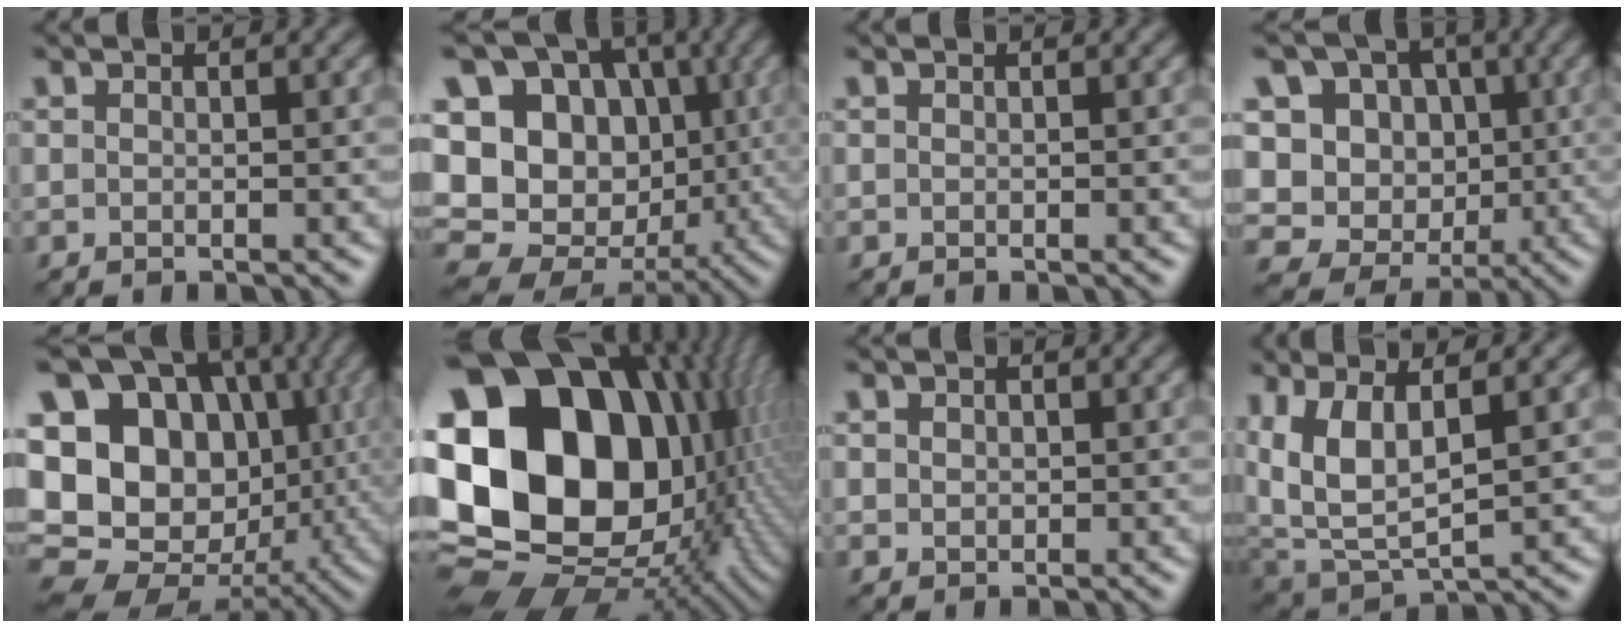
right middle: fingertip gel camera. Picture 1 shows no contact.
{"total": 16.5, "force": [0.7, 14.2, 8.5], "torque": [-0.187, 0.008, 0.011]}
{"total": 0.0}
{"total": 15.0, "force": [2.1, 13.7, 5.7], "torque": [-0.156, 0.027, 0.034]}
{"total": 19.4, "force": [1.7, 15.9, 11.0], "torque": [-0.227, 0.017, 0.027]}
{"total": 23.7, "force": [1.9, 17.8, 15.5], "torque": [-0.327, -0.023, 0.040]}
{"total": 1.1, "force": [0.3, 1.0, 0.4], "torque": [-0.004, 0.002, 0.001]}
{"total": 6.8, "force": [2.4, 3.5, 5.4], "torque": [-0.124, -0.008, 0.054]}